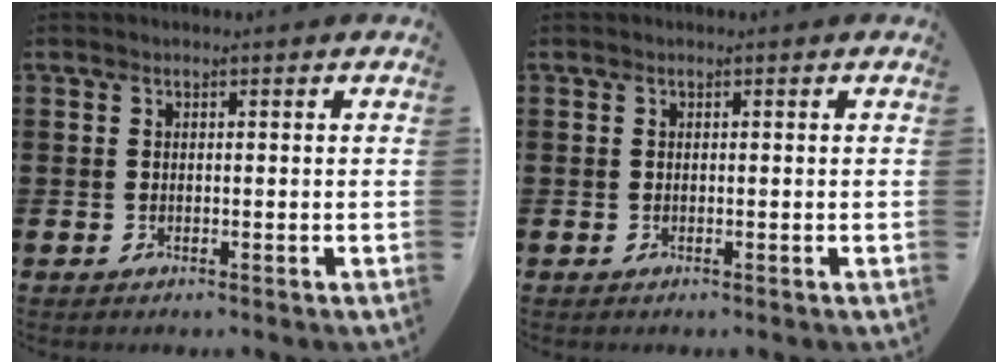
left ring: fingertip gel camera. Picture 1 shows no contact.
{"total": 0.0}